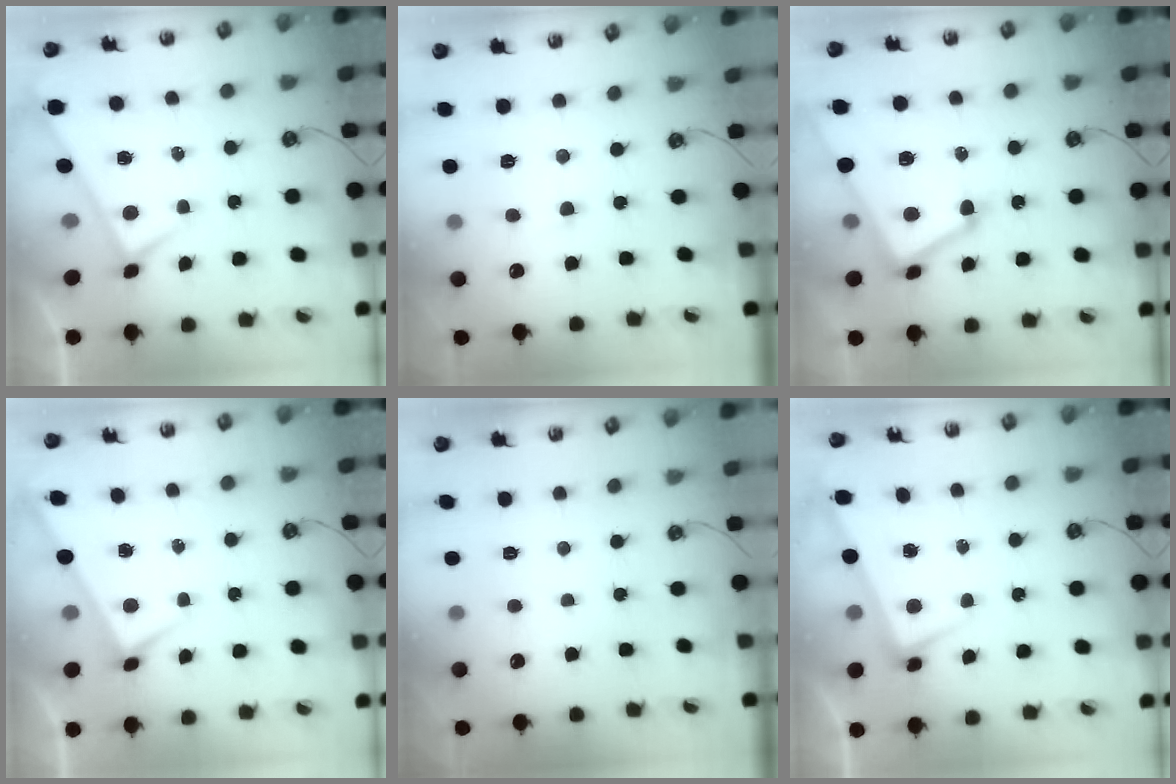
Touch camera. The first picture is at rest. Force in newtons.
{"total": 1.1, "press": 1.0, "slide": 0.4}
{"total": 12.0, "press": 11.9, "slide": 1.7}
{"total": 1.9, "press": 1.9, "slide": 0.2}
{"total": 0.0}
{"total": 3.4, "press": 3.2, "slide": 1.0}